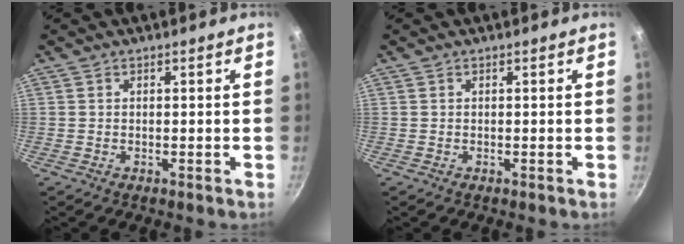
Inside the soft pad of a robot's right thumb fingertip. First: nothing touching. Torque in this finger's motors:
{"motor_torque": [0.00, 0.00, 0.14, 0.05, 0.00]}